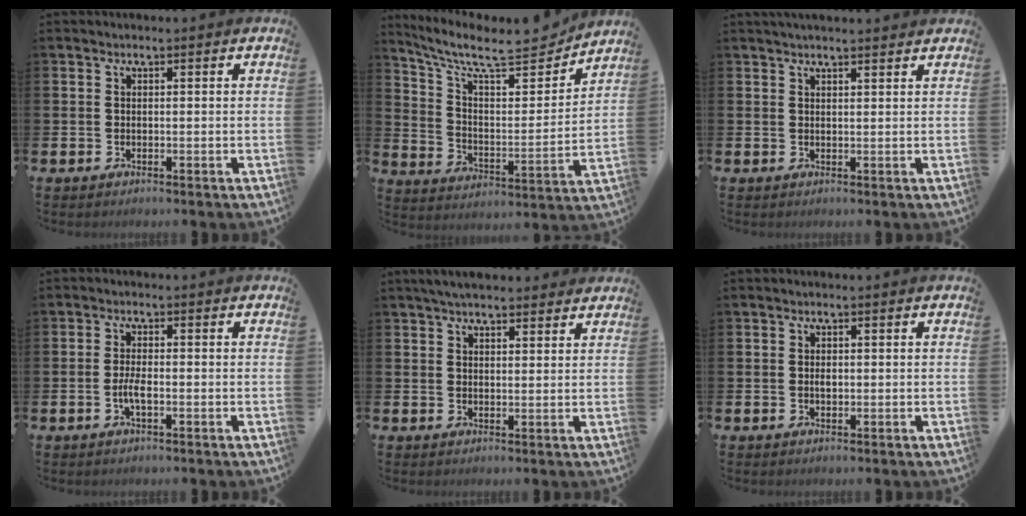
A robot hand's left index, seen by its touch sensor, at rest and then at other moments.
{"total": 10.0, "force": [8.9, 2.4, 4.0], "torque": [-0.106, -0.069, 0.150]}
{"total": 2.0, "force": [1.9, 0.1, 0.5], "torque": [-0.003, -0.006, 0.032]}
{"total": 2.5, "force": [-0.7, 0.7, 2.3], "torque": [-0.046, -0.001, -0.017]}
{"total": 3.9, "force": [3.6, 0.9, 1.0], "torque": [-0.026, -0.008, 0.067]}
{"total": 0.8, "force": [0.0, 0.5, 0.7], "torque": [-0.013, 0.002, -0.001]}